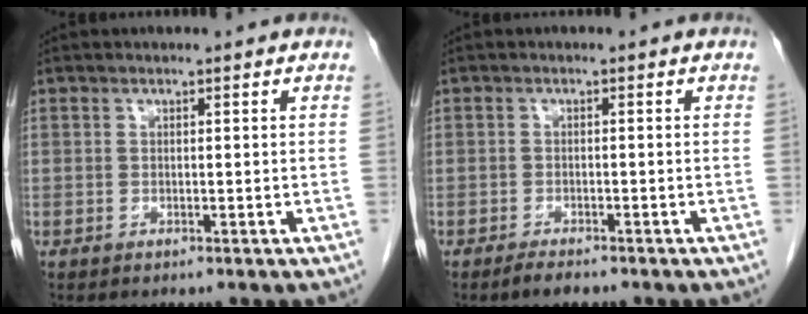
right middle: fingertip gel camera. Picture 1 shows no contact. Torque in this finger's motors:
{"motor_torque": [0.35, -0.19, -0.01, 0.01]}